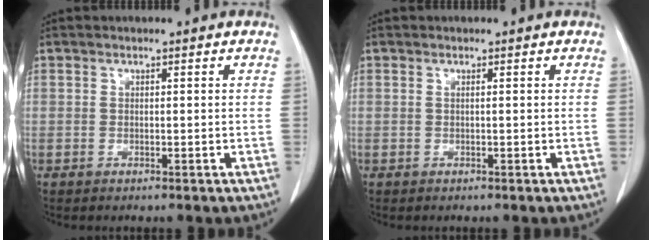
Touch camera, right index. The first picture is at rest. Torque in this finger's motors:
{"motor_torque": [0.16, -0.07, -0.09, 0.00]}